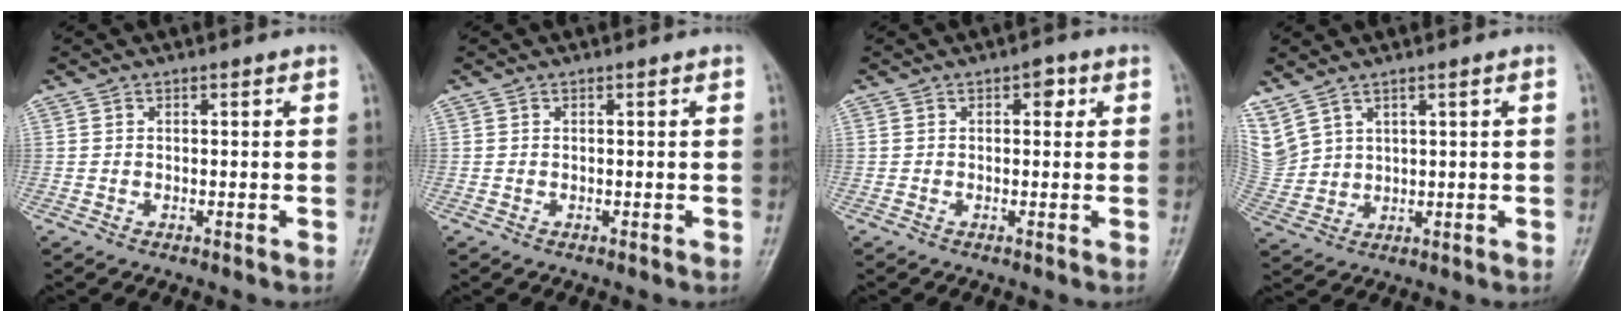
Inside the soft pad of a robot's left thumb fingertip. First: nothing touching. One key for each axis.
{"total": 0.0}
{"total": 2.4, "fx": 0.7, "fy": 1.5, "fz": 1.7, "tx": -0.005, "ty": 0.004, "tz": 0.003}
{"total": 8.6, "fx": 5.6, "fy": 5.1, "fz": 4.1, "tx": -0.105, "ty": -0.010, "tz": 0.137}